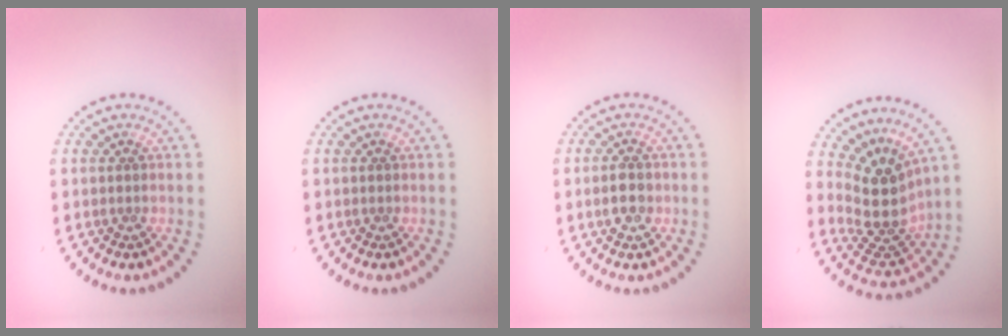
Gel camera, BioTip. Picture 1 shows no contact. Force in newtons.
{"total": 0.0}
{"total": 2.0, "press": 2.0, "slide": 0.1}
{"total": 4.9, "press": 3.6, "slide": 3.3}